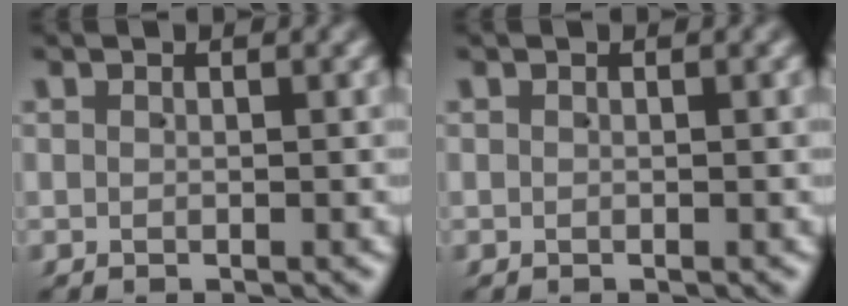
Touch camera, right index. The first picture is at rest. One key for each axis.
{"total": 0.0}